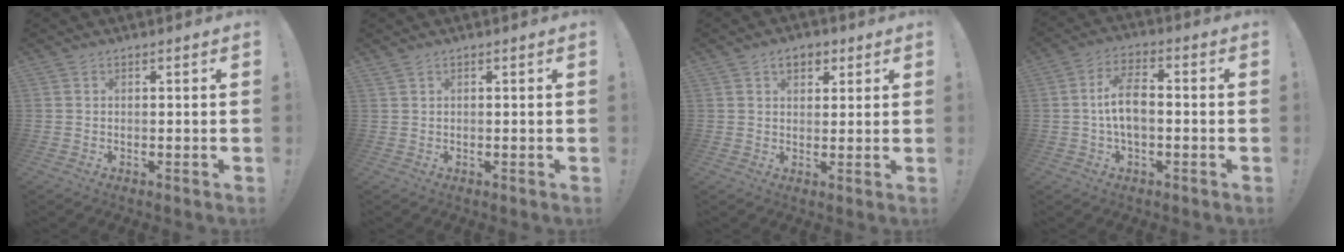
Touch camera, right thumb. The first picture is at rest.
{"total": 0.7, "force": [0.6, 0.1, 0.3], "torque": [-0.007, -0.001, 0.012]}
{"total": 5.5, "force": [2.5, 3.8, 3.1], "torque": [-0.043, 0.003, 0.045]}
{"total": 9.2, "force": [-0.5, 4.7, 7.9], "torque": [-0.146, 0.008, -0.008]}